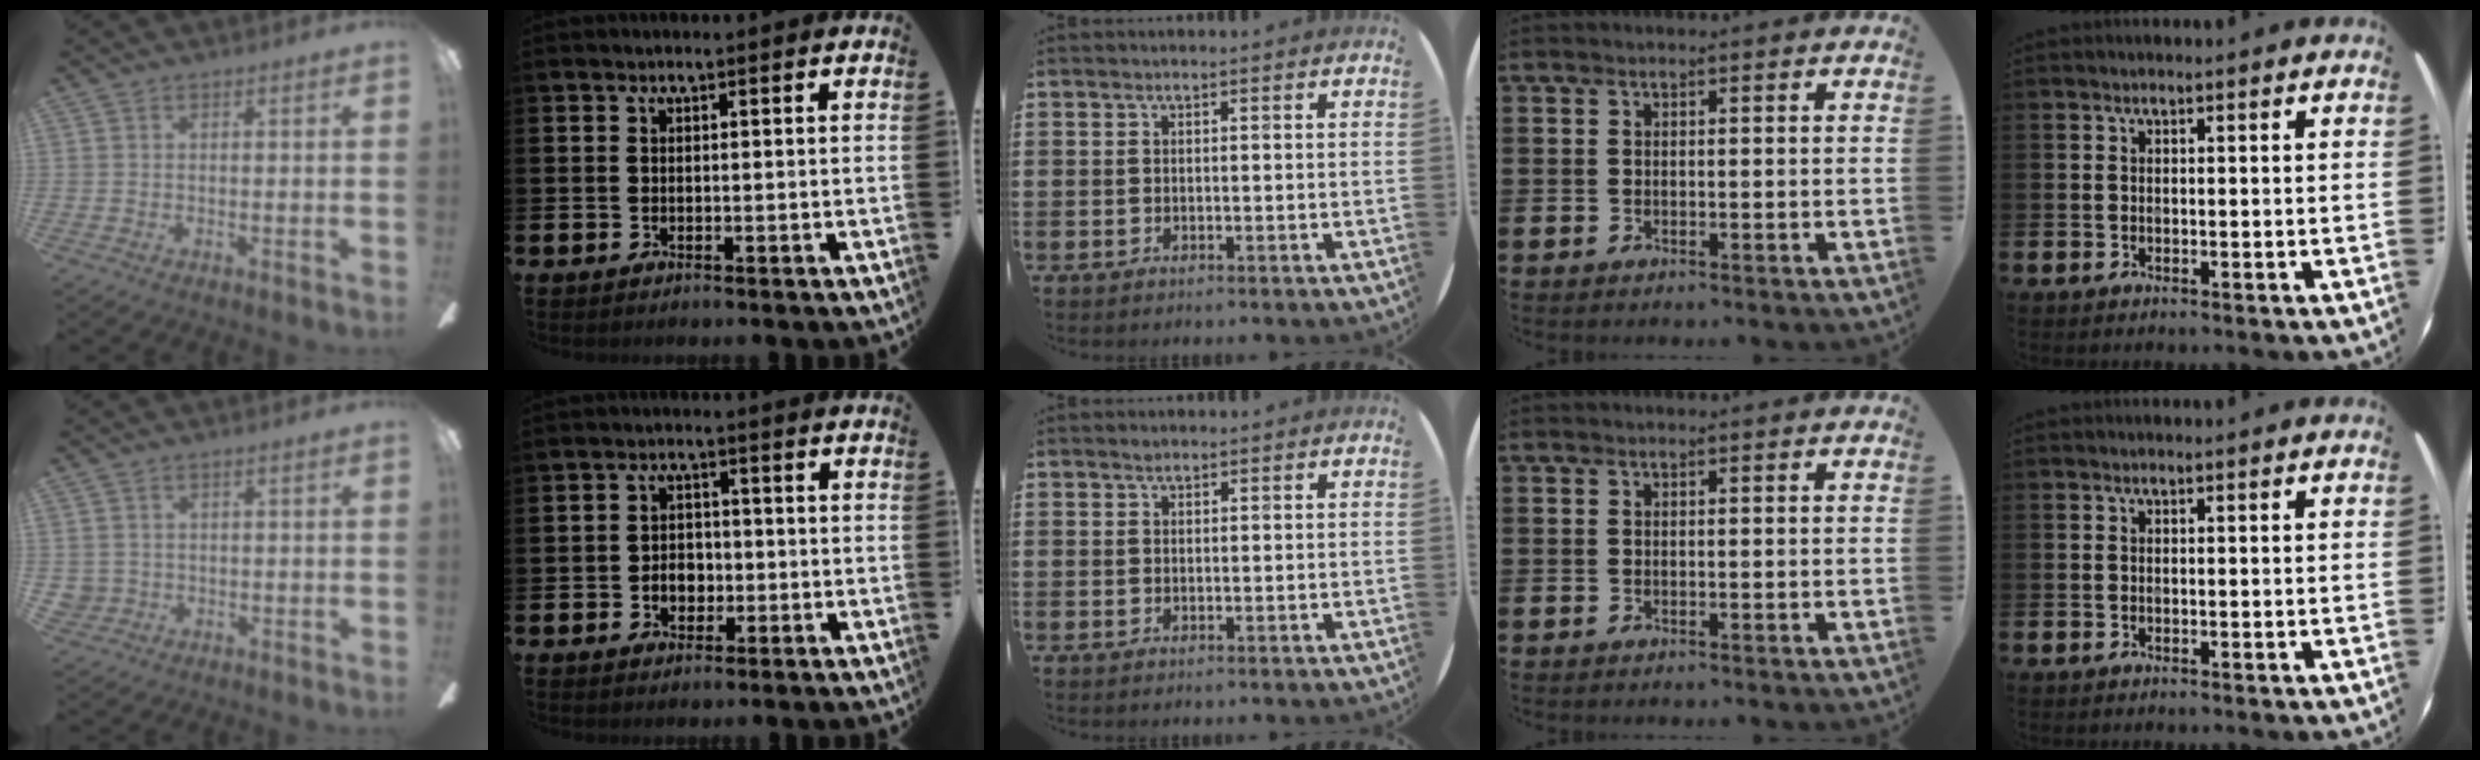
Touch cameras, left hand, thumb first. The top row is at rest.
{"thumb": {"total": 2.0, "force": [0.1, 2.0, 0.3], "torque": [-0.010, 0.003, 0.001]}, "index": {"total": 3.0, "force": [-0.8, 2.3, 1.7], "torque": [-0.027, 0.001, -0.020]}, "middle": {"total": 0.6, "force": [0.5, 0.3, 0.1], "torque": [0.005, -0.002, 0.008]}}